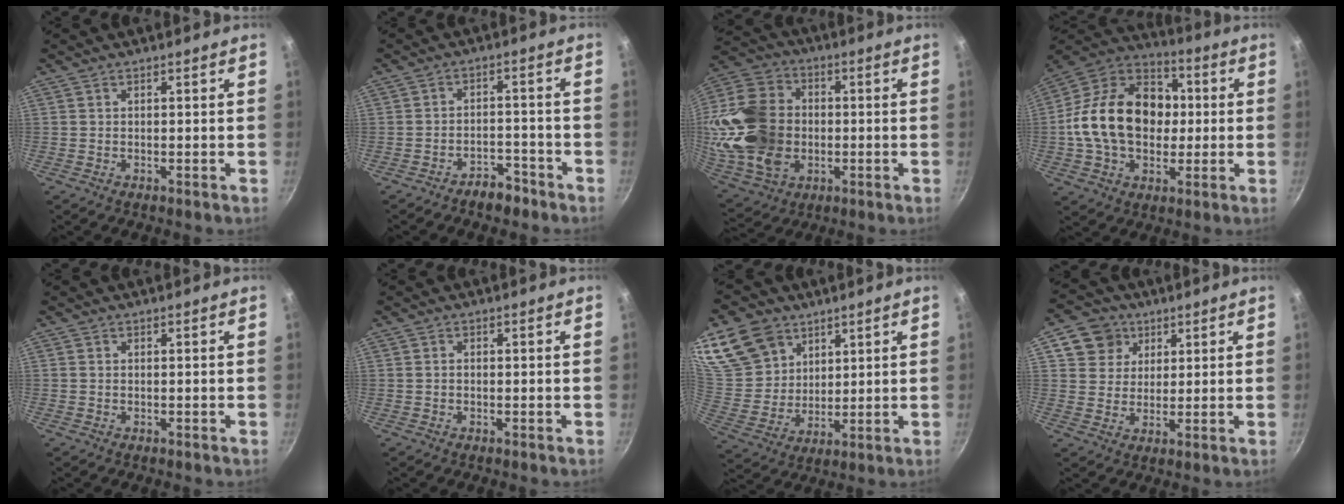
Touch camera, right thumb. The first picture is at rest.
{"total": 4.5, "force": [-3.6, 2.2, 1.6], "torque": [-0.008, 0.038, -0.052]}
{"total": 22.7, "force": [-1.2, 17.1, 14.8], "torque": [-0.282, 0.021, -0.014]}
{"total": 21.8, "force": [0.3, 15.9, 14.9], "torque": [-0.219, 0.035, -0.008]}
{"total": 0.0}
{"total": 0.8, "force": [-0.1, 0.6, 0.4], "torque": [-0.008, 0.004, -0.003]}
{"total": 16.7, "force": [9.3, 12.1, 6.8], "torque": [-0.117, -0.033, 0.189]}
{"total": 7.9, "force": [3.6, 6.8, 2.1], "torque": [-0.002, 0.001, 0.056]}